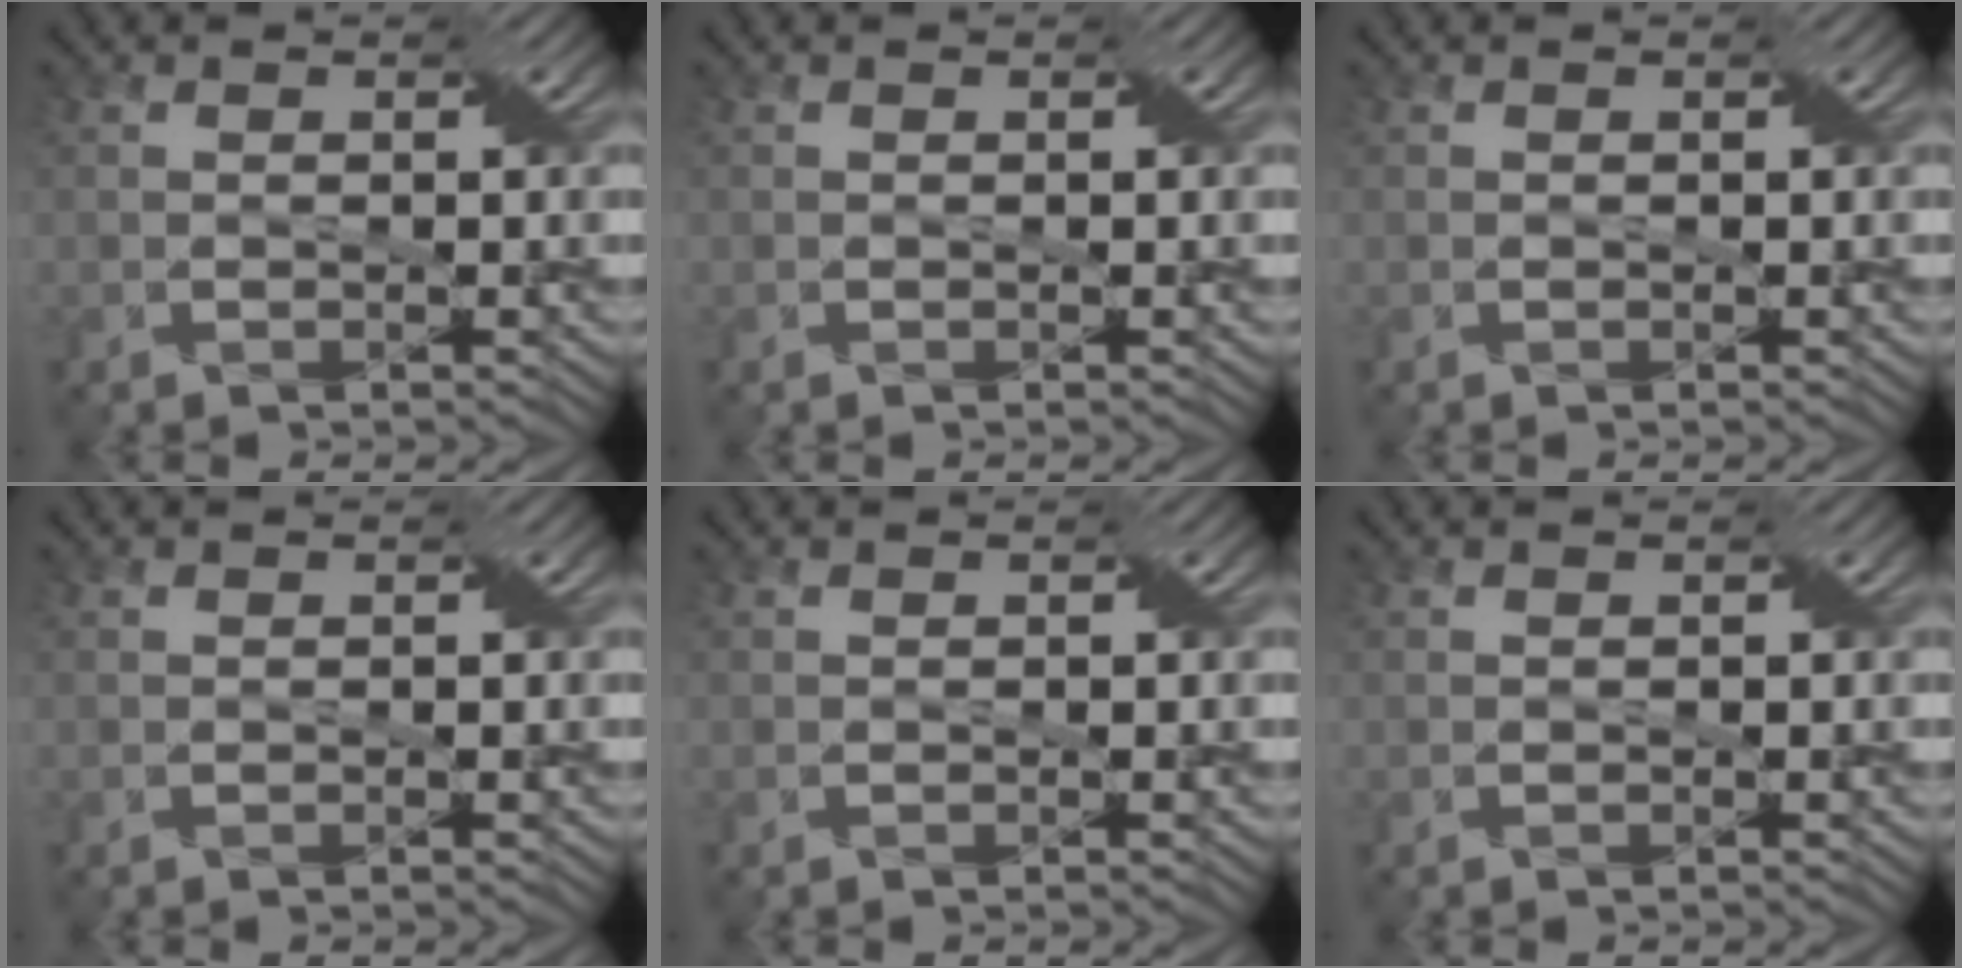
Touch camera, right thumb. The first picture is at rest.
{"total": 0.0}
{"total": 0.0}
{"total": 0.0}
{"total": 0.0}
{"total": 0.0}